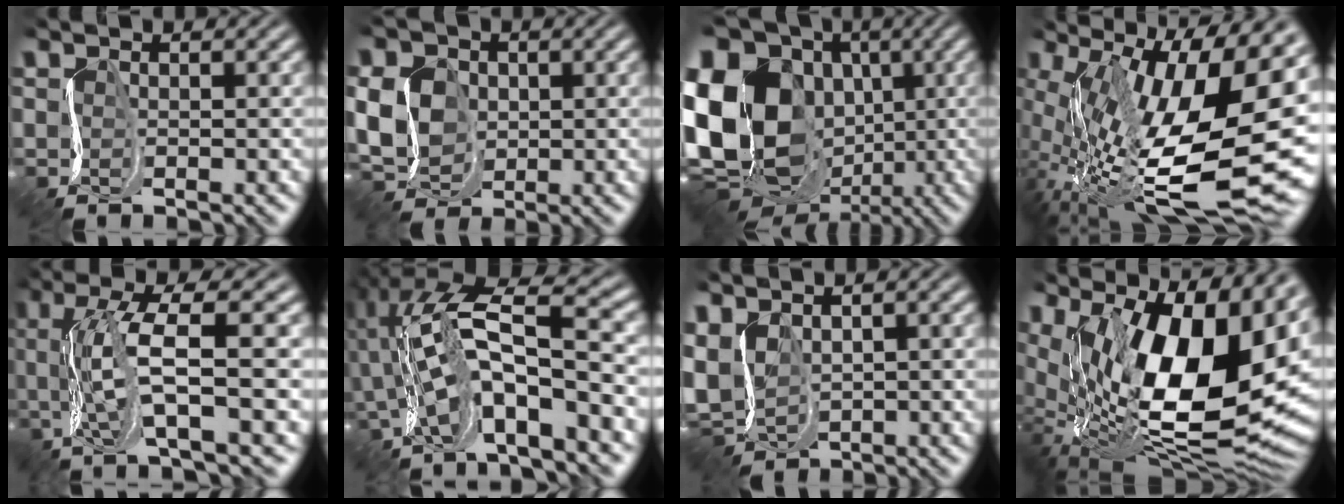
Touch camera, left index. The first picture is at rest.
{"total": 5.0, "force": [-2.1, 3.8, 2.4], "torque": [-0.050, -0.012, -0.040]}
{"total": 17.4, "force": [-2.4, 14.4, 9.4], "torque": [-0.208, -0.009, -0.047]}
{"total": 17.5, "force": [-2.1, 7.8, 15.5], "torque": [-0.262, -0.043, -0.031]}
{"total": 6.9, "force": [-1.4, 0.8, 6.7], "torque": [-0.113, -0.006, -0.027]}
{"total": 9.6, "force": [-3.2, 3.1, 8.4], "torque": [-0.138, -0.014, -0.056]}
{"total": 7.7, "force": [-2.9, 4.7, 5.4], "torque": [-0.108, -0.027, -0.021]}
{"total": 16.0, "force": [3.0, 7.8, 13.7], "torque": [-0.180, -0.009, 0.058]}